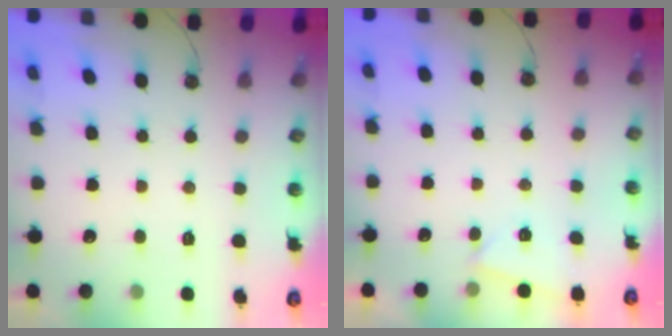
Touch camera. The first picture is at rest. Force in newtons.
{"total": 2.8, "press": 1.6, "slide": 2.3}